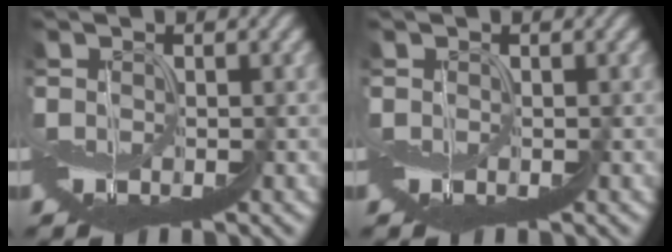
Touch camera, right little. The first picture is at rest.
{"total": 0.0}